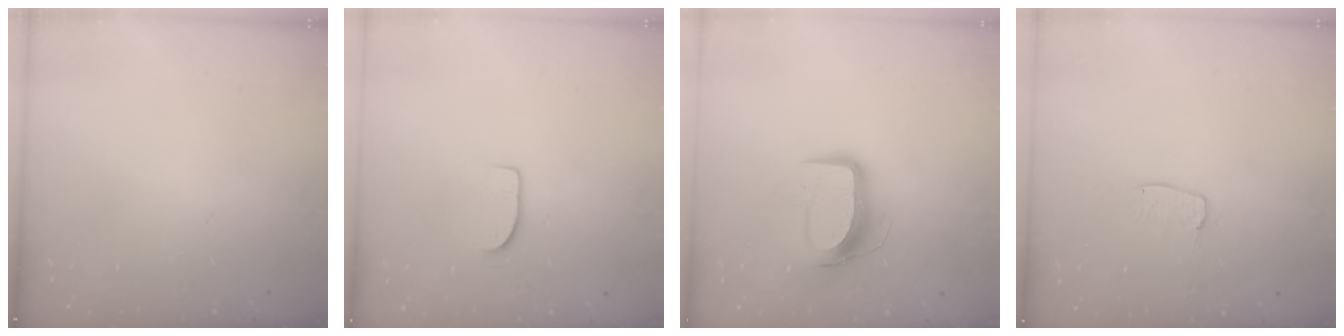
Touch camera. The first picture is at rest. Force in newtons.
{"total": 5.8, "press": 5.8, "slide": 0.5}
{"total": 10.6, "press": 10.6, "slide": 0.2}
{"total": 4.5, "press": 4.5, "slide": 0.3}